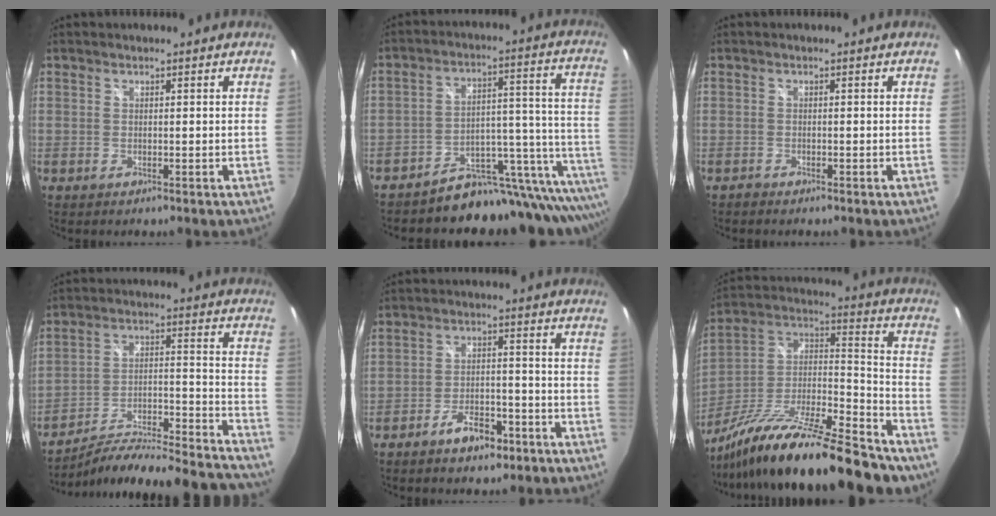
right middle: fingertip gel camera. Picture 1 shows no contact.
{"total": 18.1, "force": [-16.0, 6.6, 5.5], "torque": [-0.025, 0.037, -0.234]}
{"total": 0.7, "force": [-0.7, 0.2, 0.0], "torque": [-0.004, 0.000, -0.014]}
{"total": 25.1, "force": [-22.2, 2.4, 11.4], "torque": [-0.153, -0.028, -0.323]}
{"total": 6.9, "force": [-4.7, 3.1, 4.0], "torque": [-0.081, 0.009, -0.068]}
{"total": 28.6, "force": [-20.8, 7.0, 18.3], "torque": [-0.313, -0.023, -0.330]}